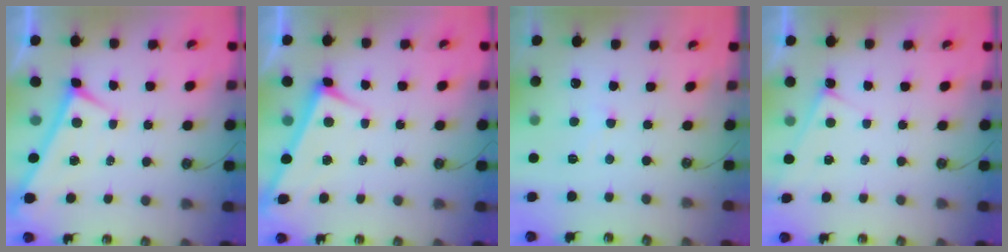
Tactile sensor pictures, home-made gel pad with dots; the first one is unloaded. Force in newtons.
{"total": 3.4, "press": 3.4, "slide": 0.2}
{"total": 3.5, "press": 3.5, "slide": 0.5}
{"total": 3.2, "press": 3.2, "slide": 0.3}